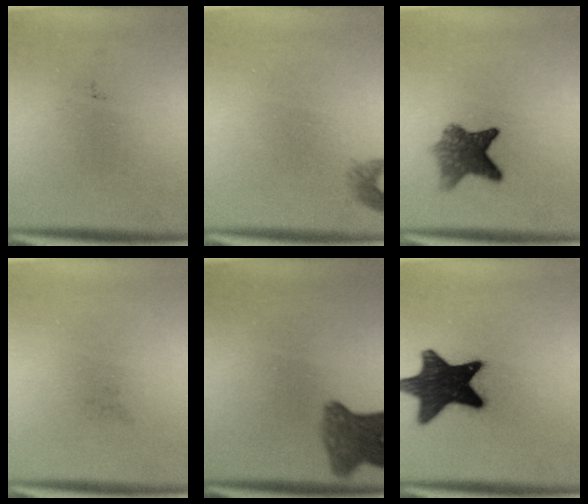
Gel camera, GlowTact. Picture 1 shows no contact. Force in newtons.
{"total": 1.2}
{"total": 6.2}
{"total": 0.0}
{"total": 6.2}
{"total": 16.2}